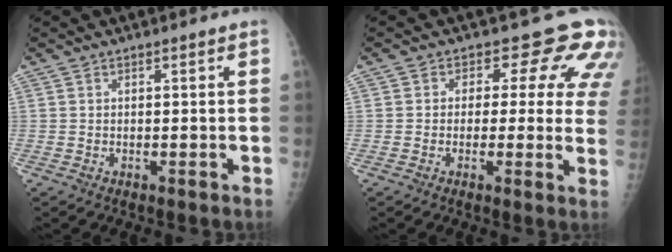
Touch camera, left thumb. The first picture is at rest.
{"total": 10.8, "force": [6.3, 6.5, 5.9], "torque": [-0.013, -0.019, 0.046]}